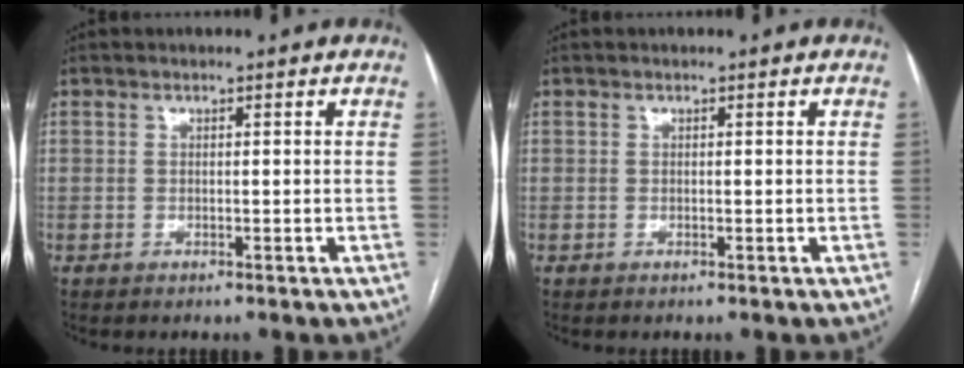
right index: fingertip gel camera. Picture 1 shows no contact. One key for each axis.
{"total": 0.0}